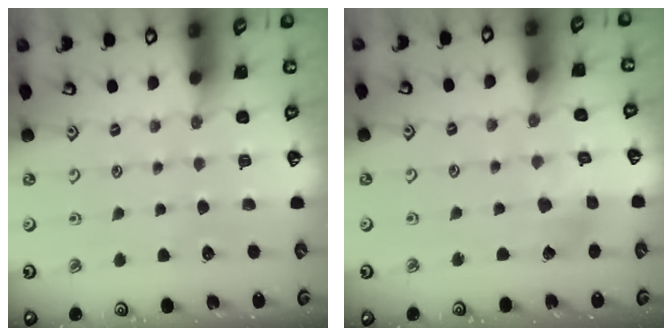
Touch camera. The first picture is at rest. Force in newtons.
{"total": 2.9, "press": 2.9, "slide": 0.3}